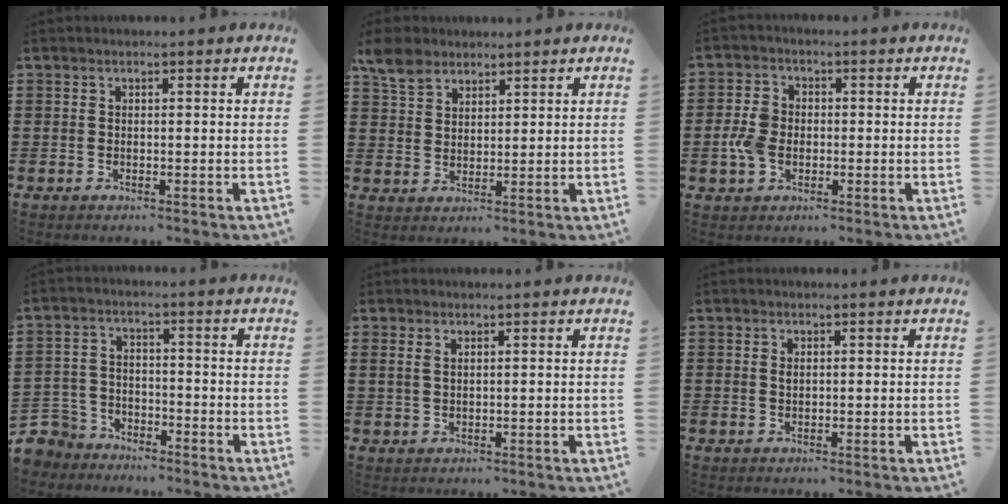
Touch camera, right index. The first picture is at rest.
{"total": 5.5, "force": [4.0, 3.3, 2.0], "torque": [-0.056, 0.007, 0.076]}
{"total": 4.9, "force": [-0.9, 3.7, 3.2], "torque": [-0.091, -0.001, -0.025]}
{"total": 5.5, "force": [-5.0, 2.4, 0.2], "torque": [-0.036, 0.007, -0.111]}
{"total": 1.3, "force": [0.8, 0.6, 0.9], "torque": [-0.021, 0.004, 0.013]}
{"total": 0.7, "force": [0.2, 0.4, 0.6], "torque": [-0.014, 0.000, 0.003]}